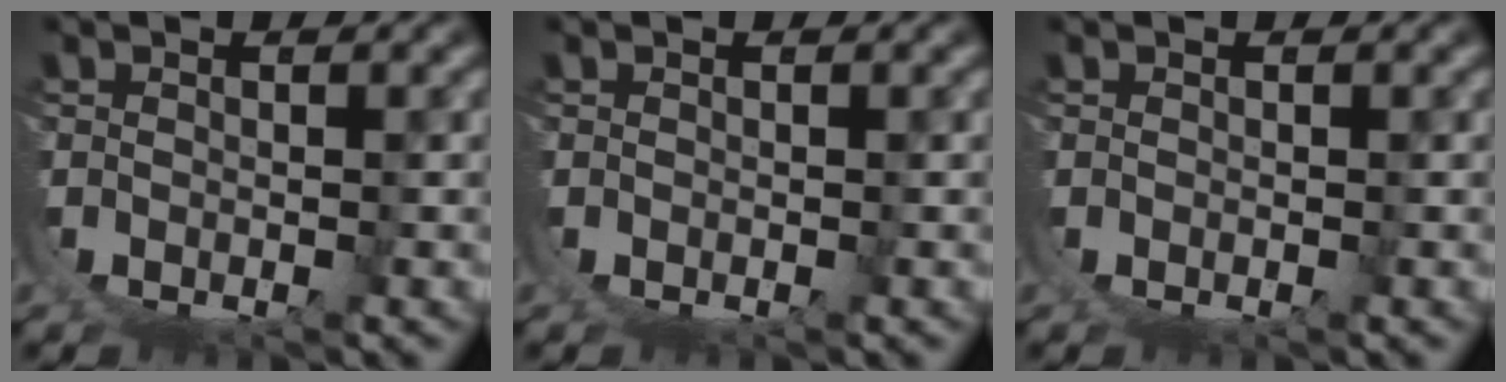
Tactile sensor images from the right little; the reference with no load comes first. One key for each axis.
{"total": 0.0}
{"total": 0.0}